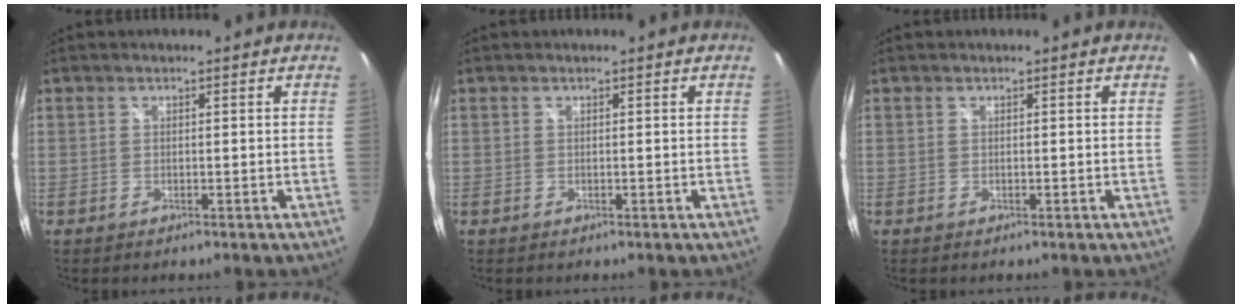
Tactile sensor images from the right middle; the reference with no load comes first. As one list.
[{"total": 0.0}, {"total": 0.0}]